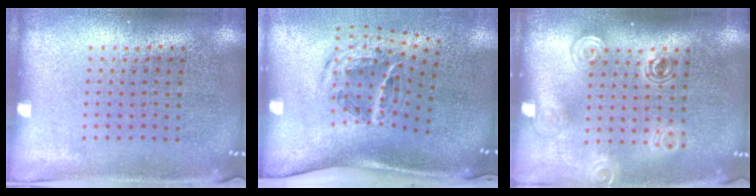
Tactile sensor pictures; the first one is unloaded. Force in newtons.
{"total": 2.1, "press": 1.2, "slide": 1.7}
{"total": 1.5, "press": 1.3, "slide": 0.8}